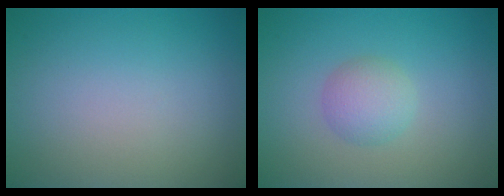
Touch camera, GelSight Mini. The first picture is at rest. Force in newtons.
{"total": 2.4, "press": 2.4, "slide": 0.1}